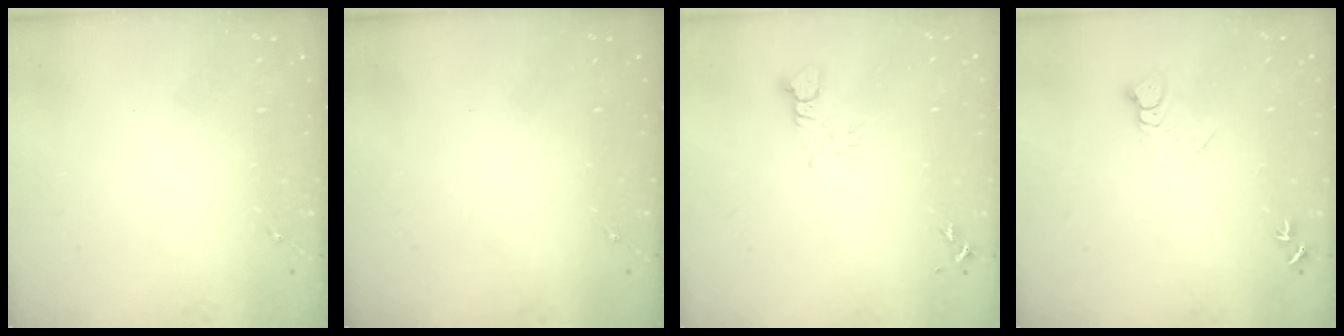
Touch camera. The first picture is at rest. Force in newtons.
{"total": 0.0}
{"total": 3.2, "press": 3.2, "slide": 0.2}
{"total": 4.1, "press": 4.1, "slide": 0.3}